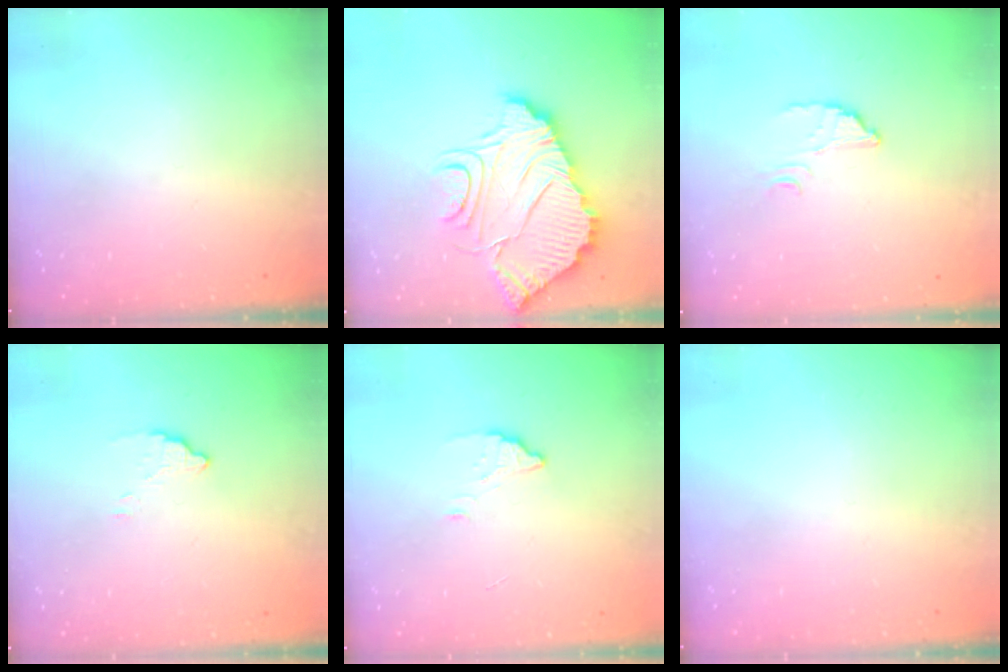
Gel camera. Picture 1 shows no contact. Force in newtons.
{"total": 14.0, "press": 14.0, "slide": 1.3}
{"total": 2.7, "press": 2.7, "slide": 0.2}
{"total": 3.0, "press": 3.0, "slide": 0.1}
{"total": 2.7, "press": 2.7, "slide": 0.2}
{"total": 0.0}